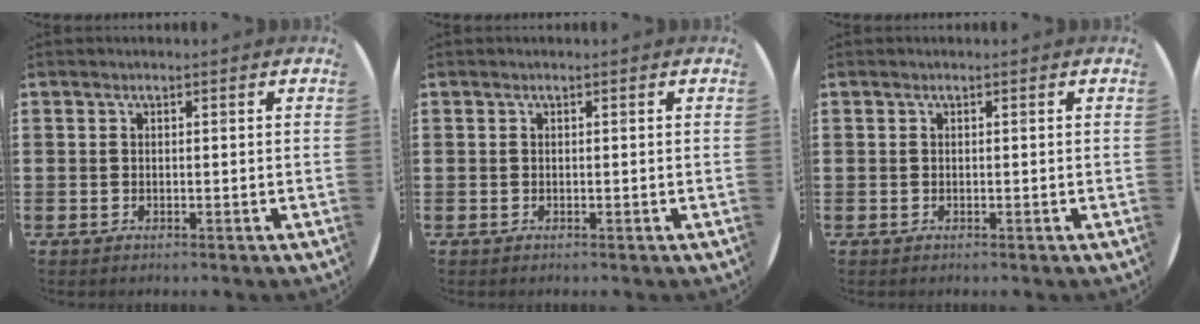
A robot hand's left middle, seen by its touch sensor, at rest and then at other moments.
{"total": 0.0}
{"total": 0.0}